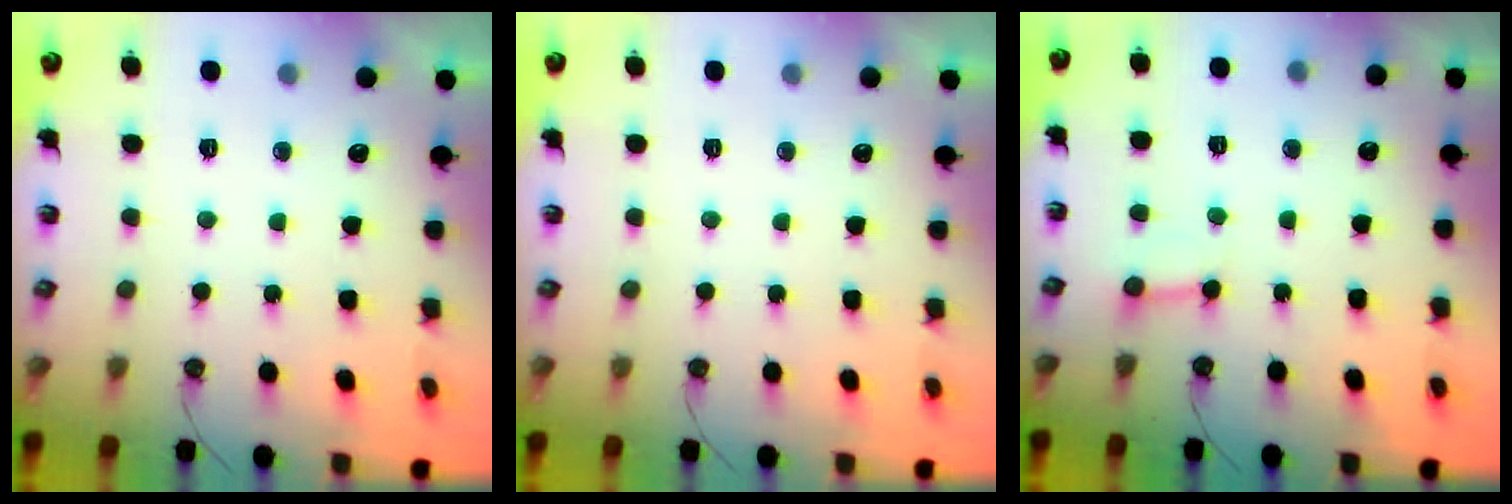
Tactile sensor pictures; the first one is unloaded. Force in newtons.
{"total": 0.0}
{"total": 2.9, "press": 2.9, "slide": 0.4}